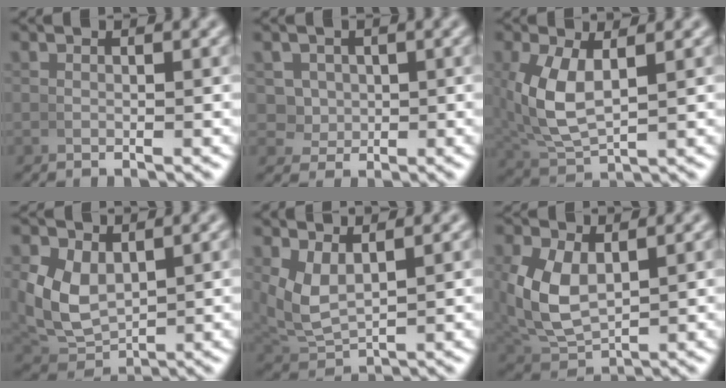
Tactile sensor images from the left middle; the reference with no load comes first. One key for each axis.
{"total": 3.9, "fx": 0.6, "fy": 3.5, "fz": 1.6, "tx": -0.042, "ty": -0.013, "tz": 0.021}
{"total": 5.4, "fx": 1.0, "fy": 3.0, "fz": 4.3, "tx": -0.105, "ty": -0.008, "tz": 0.036}
{"total": 6.8, "fx": 0.7, "fy": 5.2, "fz": 4.3, "tx": -0.117, "ty": -0.034, "tz": 0.036}
{"total": 4.8, "fx": 1.4, "fy": 3.3, "fz": 3.2, "tx": -0.087, "ty": -0.015, "tz": 0.041}
{"total": 6.2, "fx": 0.8, "fy": 4.3, "fz": 4.4, "tx": -0.113, "ty": -0.017, "tz": 0.034}